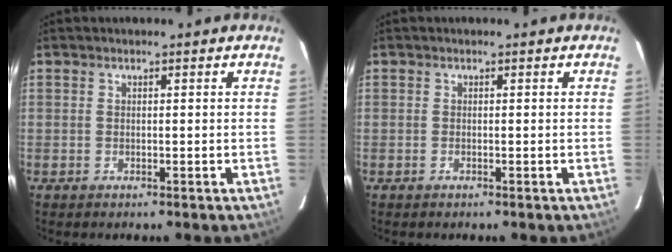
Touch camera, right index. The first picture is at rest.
{"total": 0.0}